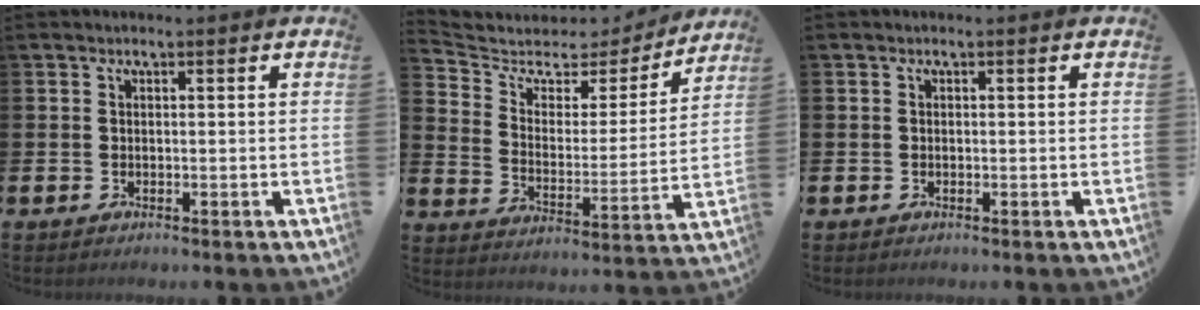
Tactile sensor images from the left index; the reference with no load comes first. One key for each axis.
{"total": 5.3, "fx": 4.4, "fy": 2.8, "fz": 1.0, "tx": -0.053, "ty": -0.036, "tz": 0.068}
{"total": 0.0}